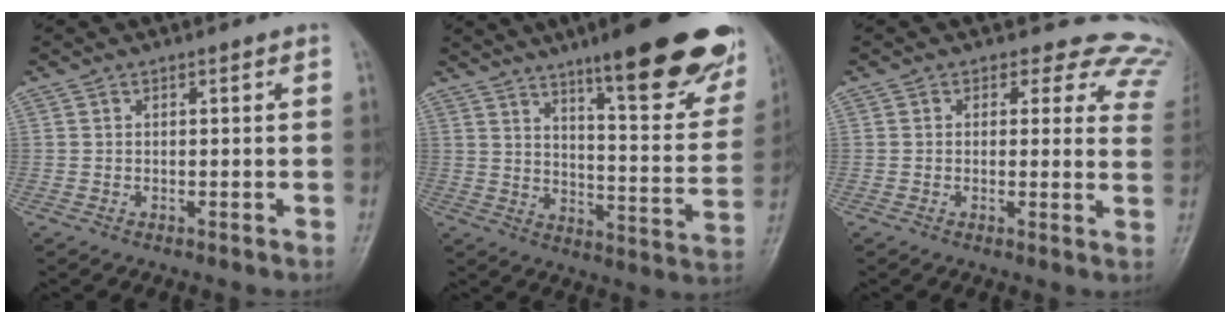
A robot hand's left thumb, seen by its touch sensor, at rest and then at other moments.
{"total": 25.0, "force": [16.3, 5.4, 18.2], "torque": [-0.211, -0.072, 0.225]}
{"total": 12.0, "force": [9.8, 6.4, 2.8], "torque": [0.024, -0.045, 0.068]}